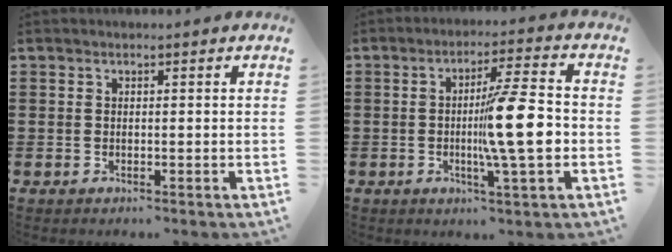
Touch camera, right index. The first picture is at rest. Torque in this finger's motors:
{"motor_torque": [1.01, -0.35, 0.89, 0.21]}